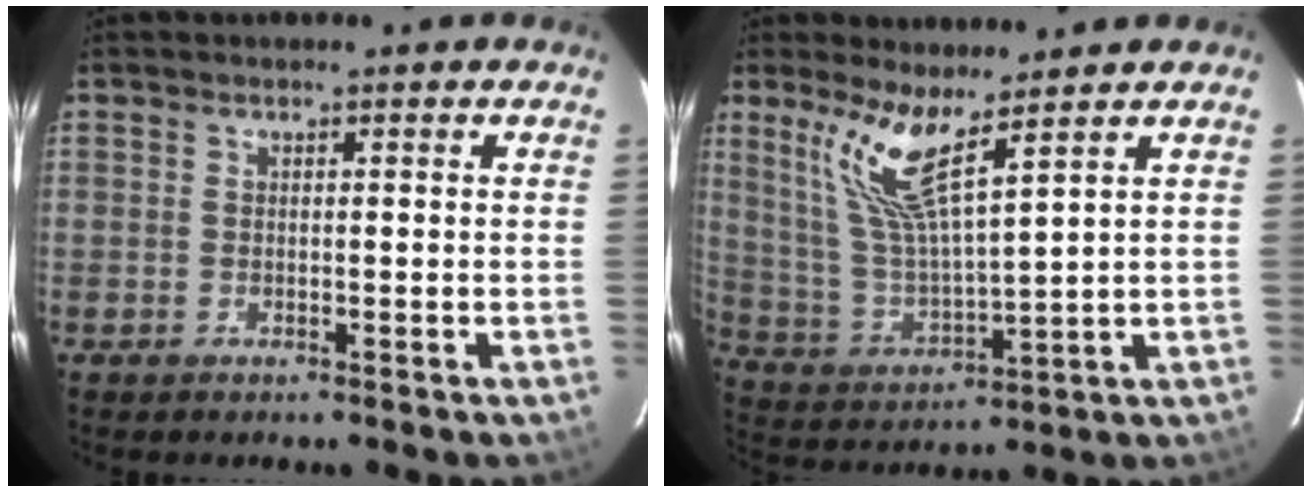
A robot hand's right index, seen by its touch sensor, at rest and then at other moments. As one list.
[{"total": 10.3, "force": [6.9, 1.0, 7.6], "torque": [-0.152, -0.003, 0.150]}]